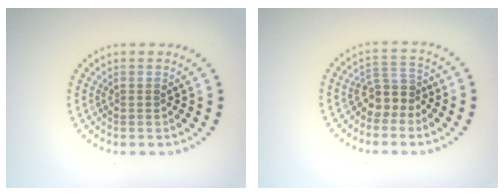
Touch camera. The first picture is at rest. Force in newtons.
{"total": 2.8, "press": 2.3, "slide": 1.6}